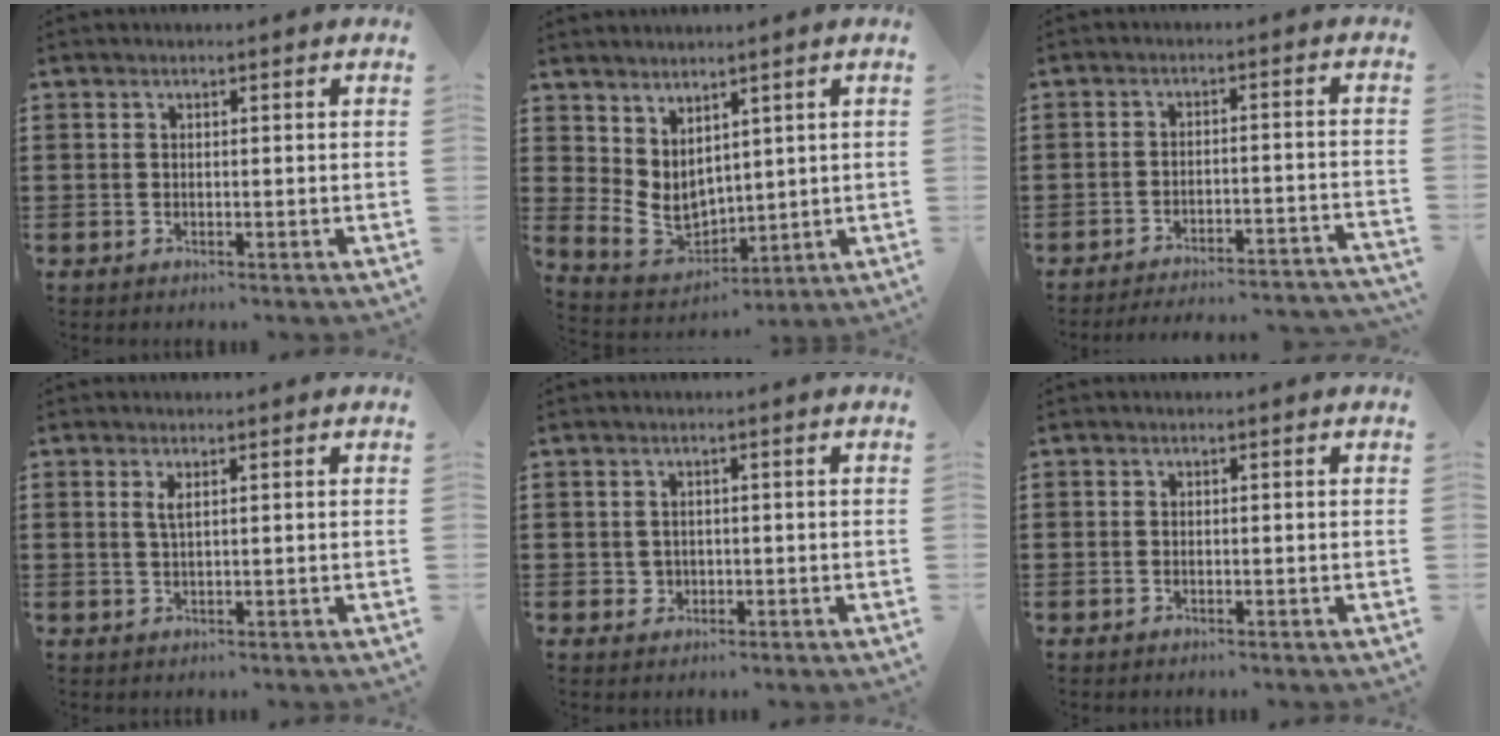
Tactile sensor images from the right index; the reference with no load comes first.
{"total": 5.2, "force": [2.1, 3.8, 2.8], "torque": [-0.088, -0.014, 0.041]}
{"total": 3.8, "force": [-3.7, -0.2, 0.8], "torque": [-0.019, -0.004, -0.077]}
{"total": 1.6, "force": [0.7, 0.4, 1.4], "torque": [-0.030, 0.003, 0.011]}
{"total": 1.3, "force": [0.0, 1.3, 0.3], "torque": [-0.010, 0.008, -0.003]}
{"total": 0.0}